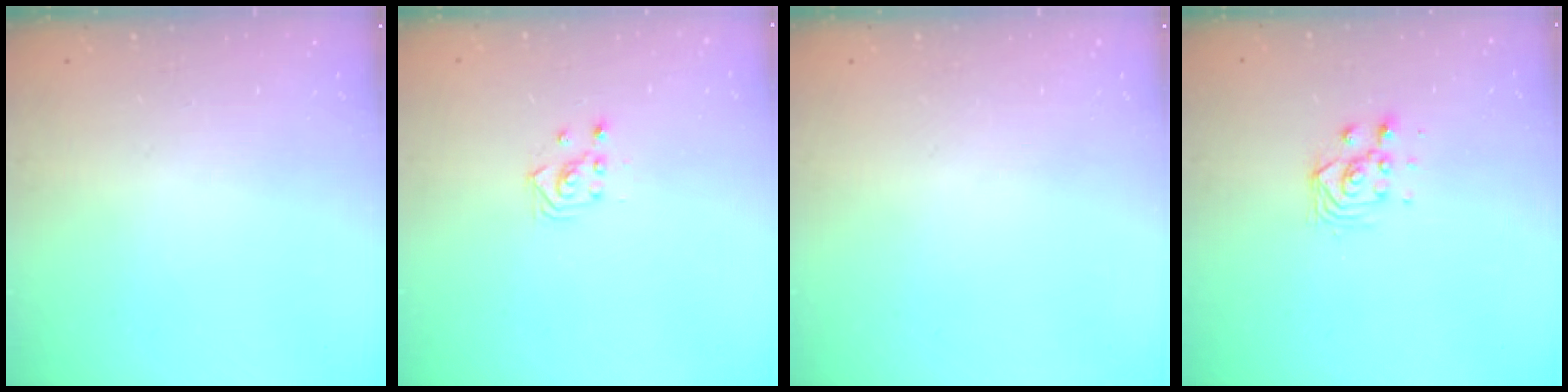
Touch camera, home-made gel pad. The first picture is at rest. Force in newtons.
{"total": 2.9, "press": 2.9, "slide": 0.3}
{"total": 0.0}
{"total": 2.9, "press": 2.8, "slide": 0.8}